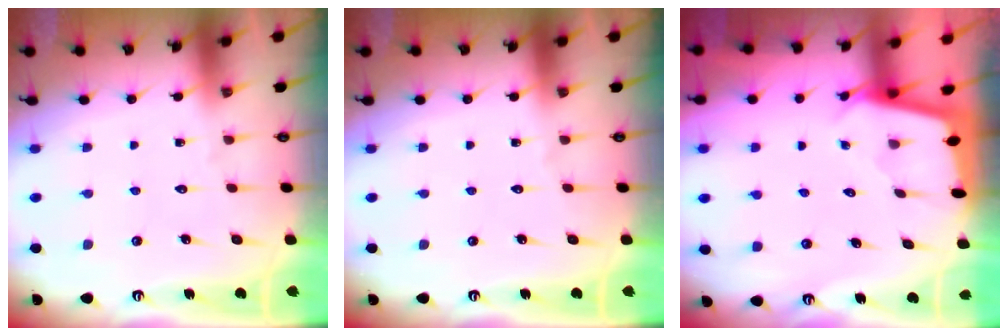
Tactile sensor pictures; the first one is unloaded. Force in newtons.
{"total": 0.0}
{"total": 2.0, "press": 2.0, "slide": 0.2}